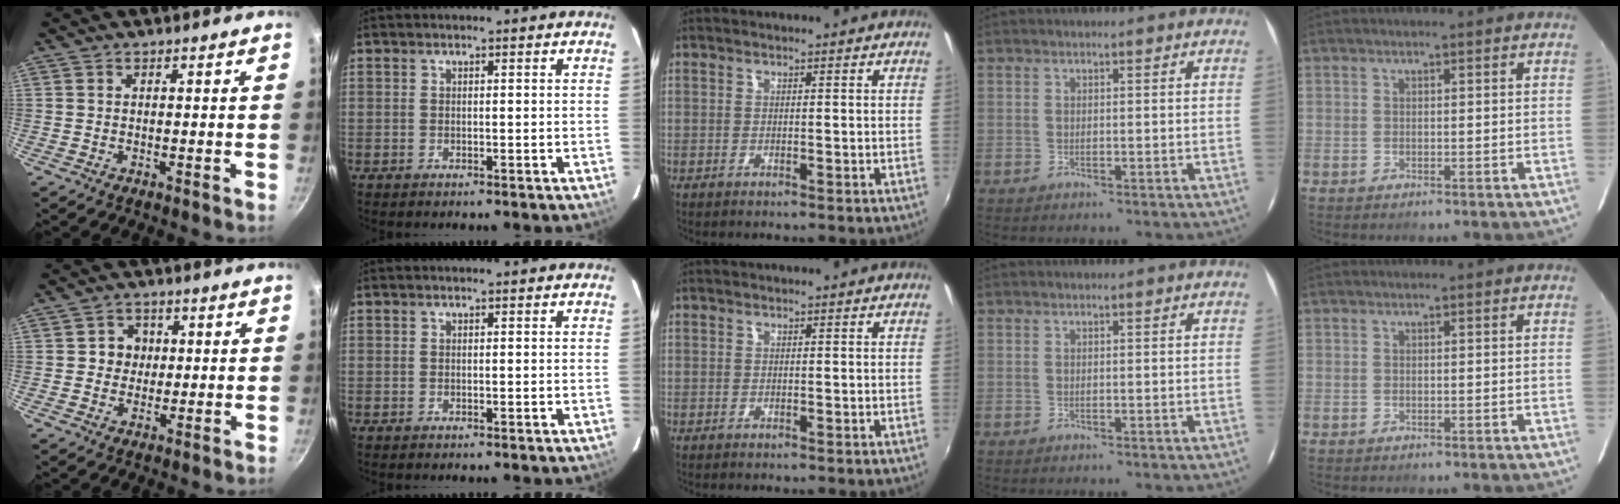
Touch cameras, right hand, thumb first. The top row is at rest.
{"thumb": {"total": 4.0, "force": [0.4, 3.8, 1.1], "torque": [0.014, 0.003, 0.000]}}